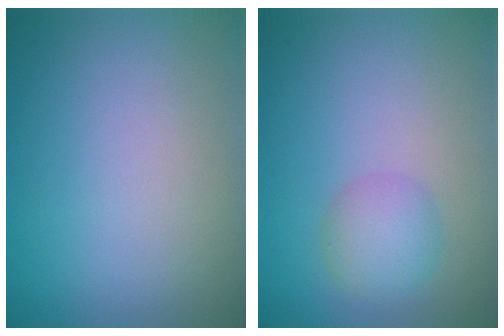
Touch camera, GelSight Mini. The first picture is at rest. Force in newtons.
{"total": 2.4, "press": 2.4, "slide": 0.0}